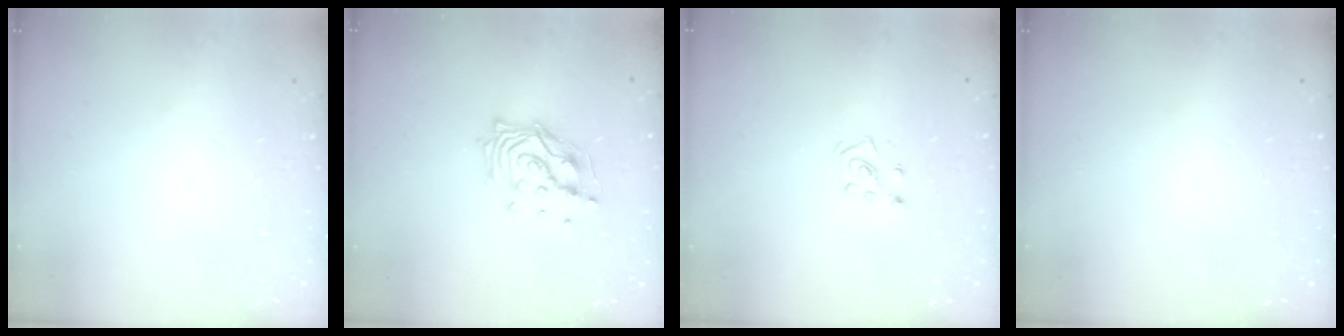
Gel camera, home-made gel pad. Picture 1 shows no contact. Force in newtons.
{"total": 12.0, "press": 12.0, "slide": 0.9}
{"total": 5.3, "press": 5.3, "slide": 0.5}
{"total": 0.0}